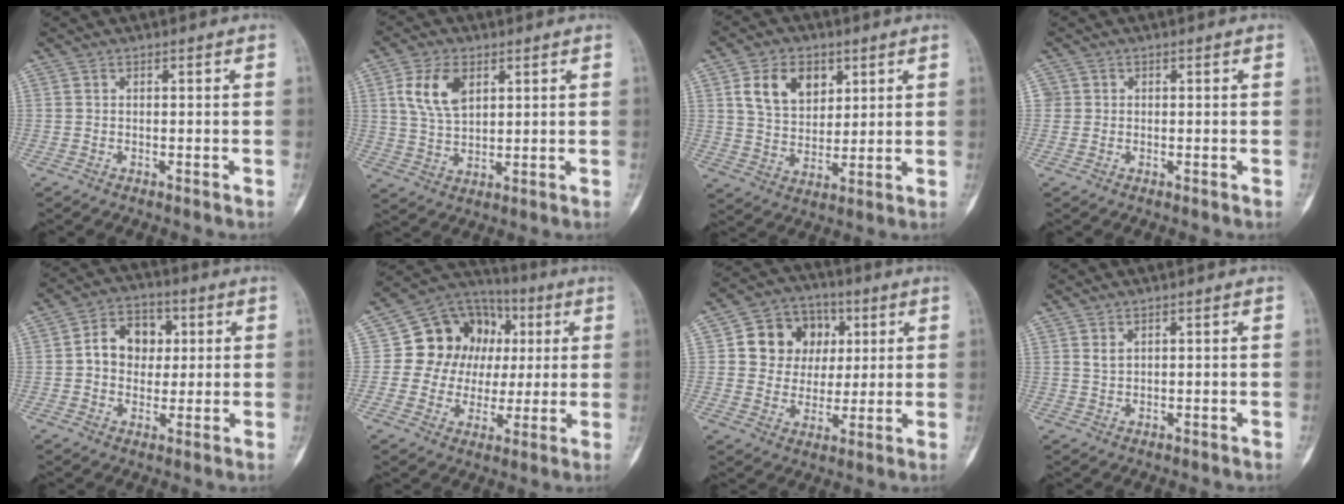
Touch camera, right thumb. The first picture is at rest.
{"total": 8.5, "force": [3.3, 4.5, 6.4], "torque": [-0.123, -0.010, 0.068]}
{"total": 10.9, "force": [4.4, 7.6, 6.4], "torque": [-0.080, -0.018, 0.085]}
{"total": 1.5, "force": [0.2, 1.5, 0.1], "torque": [0.011, 0.004, 0.002]}
{"total": 9.9, "force": [1.5, 7.7, 5.9], "torque": [-0.056, 0.012, 0.017]}
{"total": 16.4, "force": [2.8, 14.1, 7.9], "torque": [-0.071, 0.025, 0.051]}
{"total": 12.7, "force": [3.3, 11.1, 5.4], "torque": [-0.038, 0.001, 0.056]}
{"total": 1.7, "force": [1.0, 0.9, 1.0], "torque": [-0.014, -0.005, 0.027]}